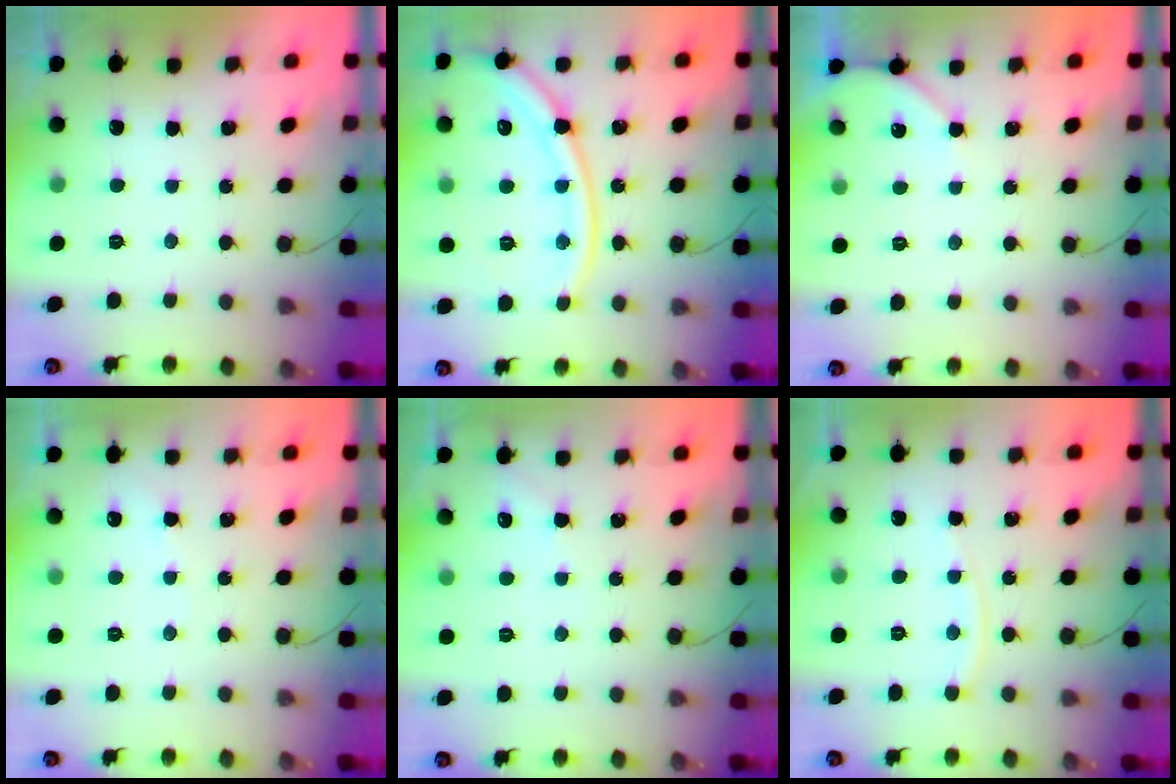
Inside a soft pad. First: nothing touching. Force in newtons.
{"total": 16.5, "press": 16.4, "slide": 2.3}
{"total": 5.2, "press": 5.1, "slide": 0.6}
{"total": 2.5, "press": 2.5, "slide": 0.4}
{"total": 3.0, "press": 3.0, "slide": 0.4}
{"total": 3.3, "press": 3.2, "slide": 0.4}